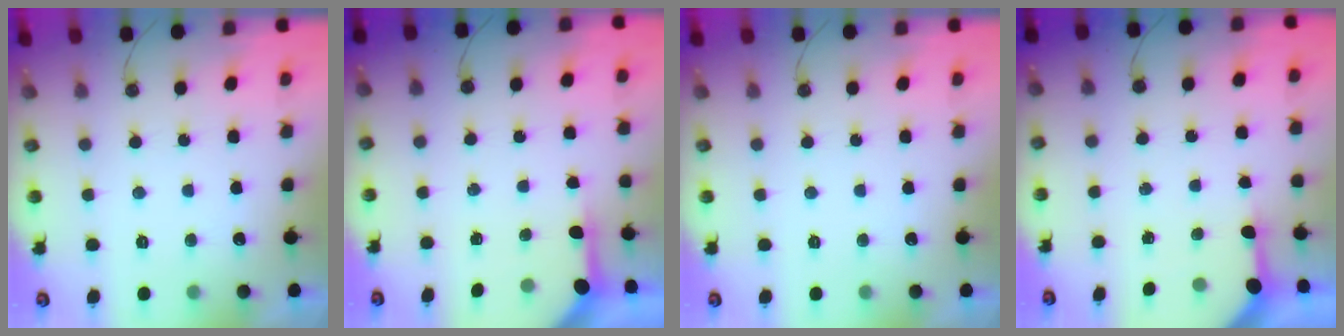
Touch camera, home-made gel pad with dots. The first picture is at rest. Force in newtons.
{"total": 3.6, "press": 3.6, "slide": 0.4}
{"total": 0.0}
{"total": 3.3, "press": 3.3, "slide": 0.3}